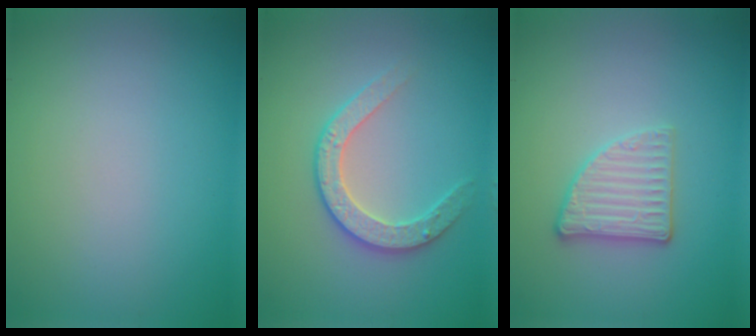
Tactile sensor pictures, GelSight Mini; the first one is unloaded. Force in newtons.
{"total": 2.9, "press": 2.8, "slide": 0.8}
{"total": 2.8, "press": 2.7, "slide": 0.8}